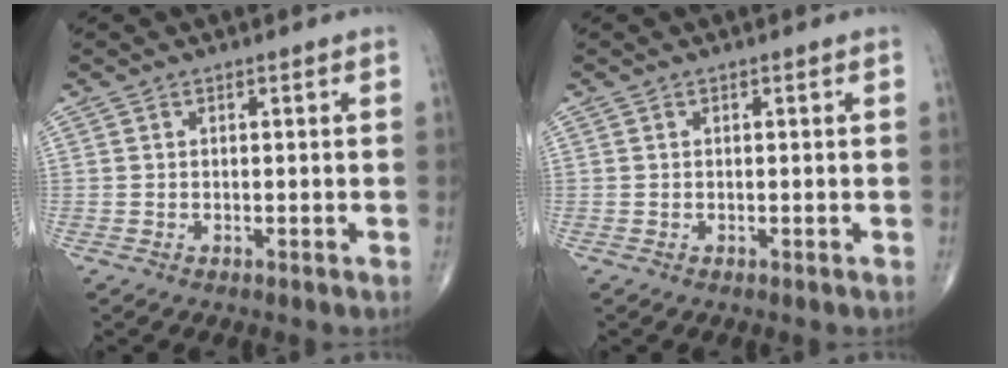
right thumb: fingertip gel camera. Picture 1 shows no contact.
{"total": 0.0}